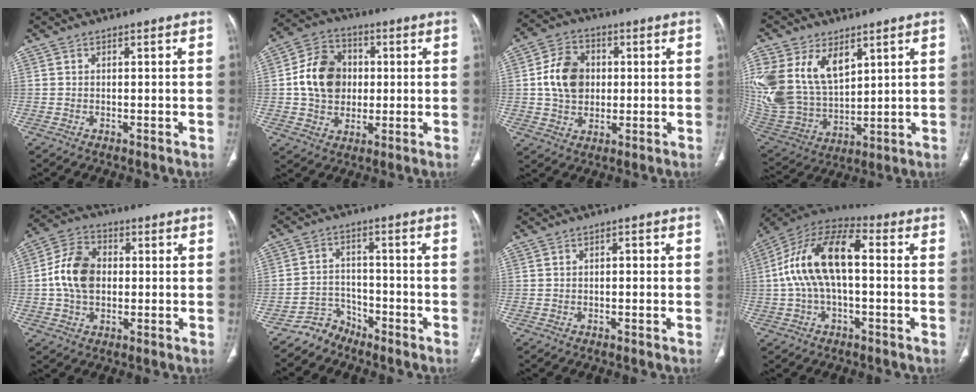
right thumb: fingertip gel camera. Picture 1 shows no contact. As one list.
[{"total": 12.8, "force": [0.8, 10.4, 7.4], "torque": [-0.106, 0.014, 0.012]}, {"total": 10.7, "force": [0.9, 8.4, 6.6], "torque": [-0.095, 0.007, 0.013]}, {"total": 21.1, "force": [8.4, 13.6, 13.8], "torque": [-0.291, -0.016, 0.182]}, {"total": 10.8, "force": [0.1, 7.7, 7.5], "torque": [-0.129, 0.019, -0.005]}, {"total": 5.0, "force": [-4.3, 2.5, -0.5], "torque": [0.024, 0.043, -0.085]}, {"total": 1.4, "force": [0.0, 0.8, 1.2], "torque": [-0.016, 0.003, -0.002]}, {"total": 16.1, "force": [0.7, 7.9, 14.1], "torque": [-0.271, 0.046, 0.003]}]